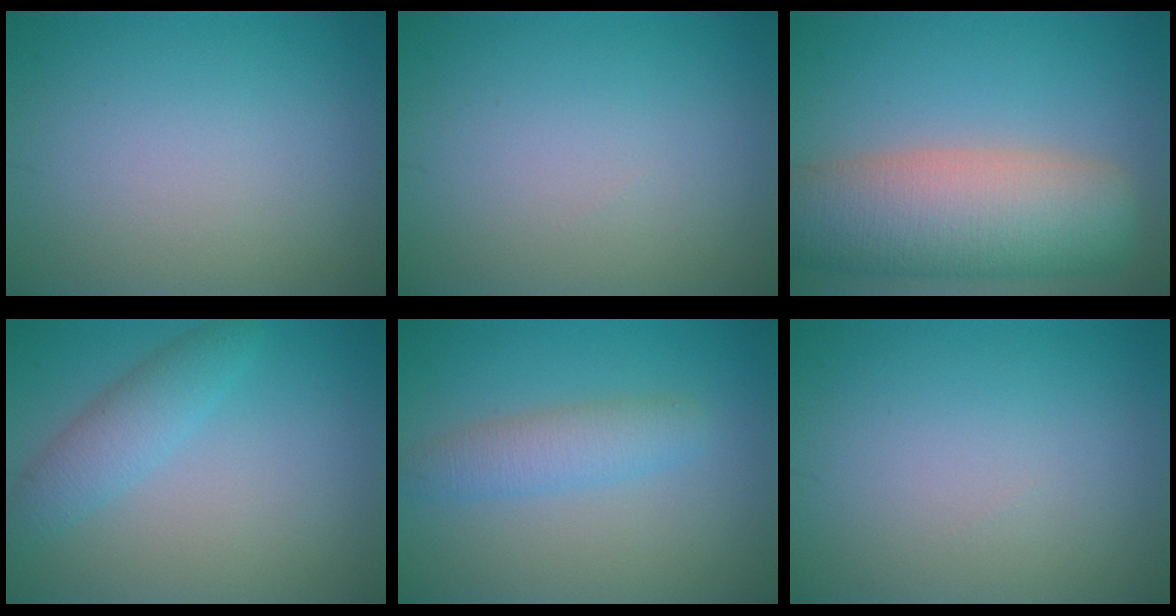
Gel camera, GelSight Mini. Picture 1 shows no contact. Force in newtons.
{"total": 0.0}
{"total": 10.5, "press": 10.4, "slide": 0.5}
{"total": 3.0, "press": 3.0, "slide": 0.1}
{"total": 3.0, "press": 3.0, "slide": 0.1}
{"total": 0.0}